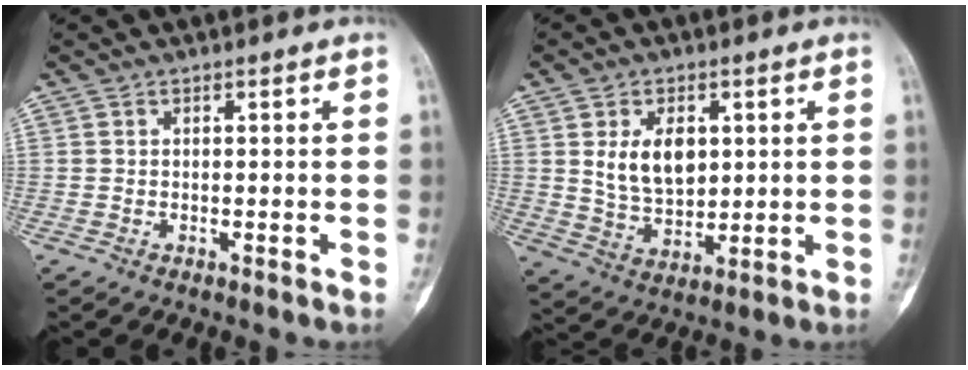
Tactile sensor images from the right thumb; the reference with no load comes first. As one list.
[{"total": 9.3, "force": [2.3, 6.0, 6.7], "torque": [-0.094, -0.017, 0.054]}]